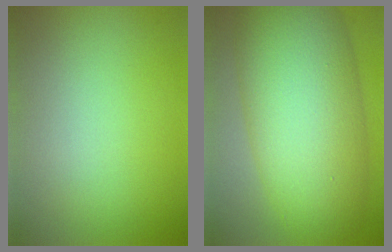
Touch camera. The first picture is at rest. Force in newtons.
{"total": 13.0, "press": 13.0, "slide": 0.1}